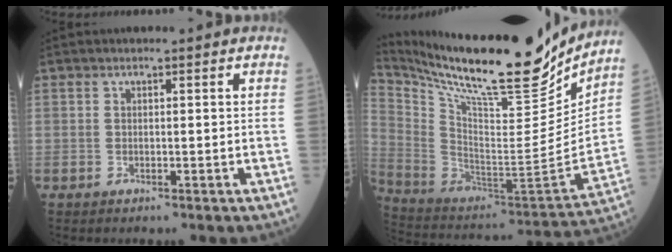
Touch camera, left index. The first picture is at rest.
{"total": 28.5, "force": [23.8, 4.2, 15.2], "torque": [-0.283, -0.048, 0.378]}